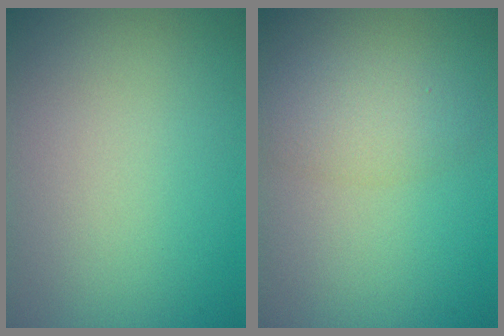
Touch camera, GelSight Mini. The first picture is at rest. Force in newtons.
{"total": 2.8, "press": 2.8, "slide": 0.2}